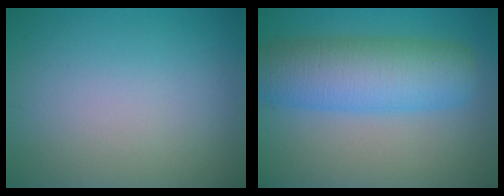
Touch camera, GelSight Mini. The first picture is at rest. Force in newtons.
{"total": 8.4, "press": 8.4, "slide": 0.2}